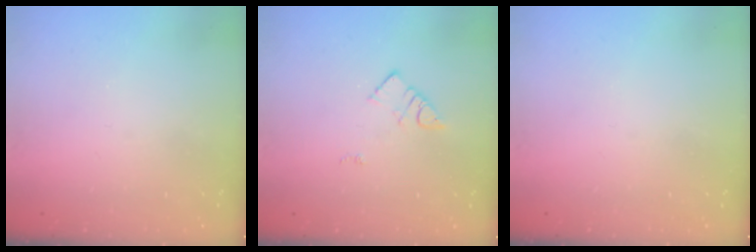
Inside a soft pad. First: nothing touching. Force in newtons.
{"total": 3.1, "press": 3.1, "slide": 0.2}
{"total": 0.0}